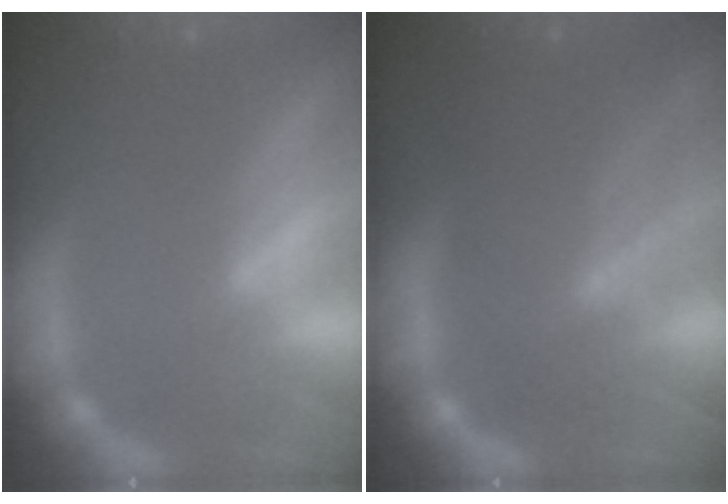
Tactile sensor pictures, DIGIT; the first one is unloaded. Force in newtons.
{"total": 8.5}